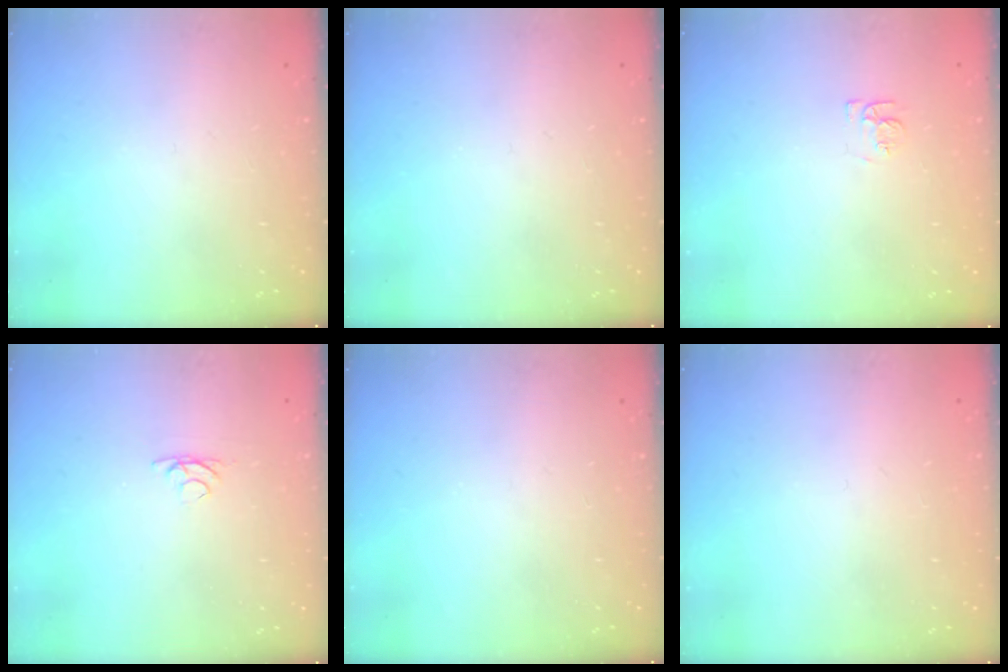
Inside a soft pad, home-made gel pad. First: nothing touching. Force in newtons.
{"total": 0.0}
{"total": 6.2, "press": 6.2, "slide": 0.6}
{"total": 2.8, "press": 2.8, "slide": 0.5}
{"total": 0.0}
{"total": 0.8, "press": 0.8, "slide": 0.1}